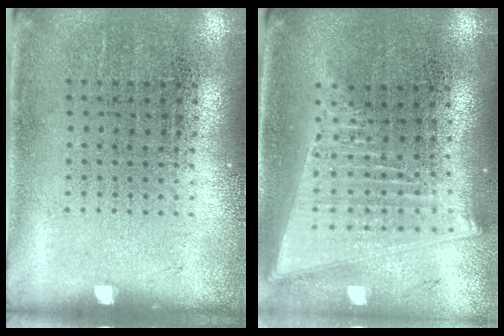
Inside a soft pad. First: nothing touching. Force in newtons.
{"total": 2.1, "press": 1.8, "slide": 1.1}